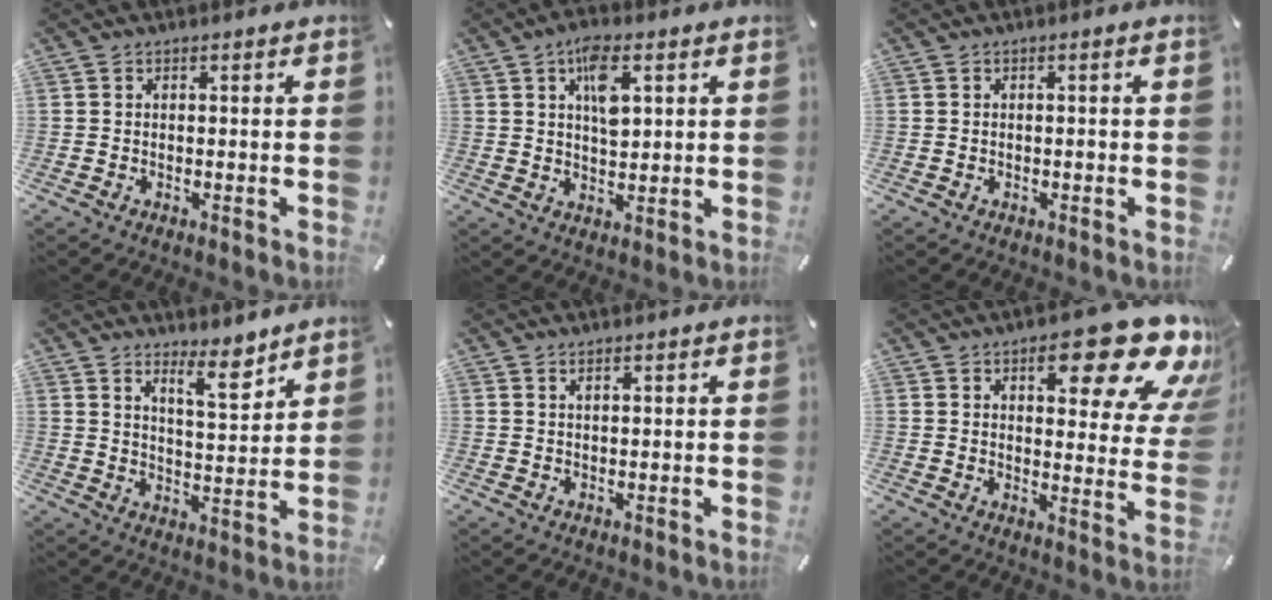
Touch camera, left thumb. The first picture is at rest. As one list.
[{"total": 8.1, "force": [3.4, 3.9, 6.2], "torque": [-0.100, -0.005, 0.054]}, {"total": 0.7, "force": [-0.1, 0.0, 0.7], "torque": [-0.013, -0.002, -0.001]}, {"total": 8.2, "force": [6.9, 1.8, 4.2], "torque": [-0.054, -0.057, 0.115]}, {"total": 1.2, "force": [0.9, 0.0, 0.8], "torque": [-0.016, -0.001, 0.016]}, {"total": 20.9, "force": [12.1, 8.4, 14.8], "torque": [-0.183, -0.081, 0.191]}]